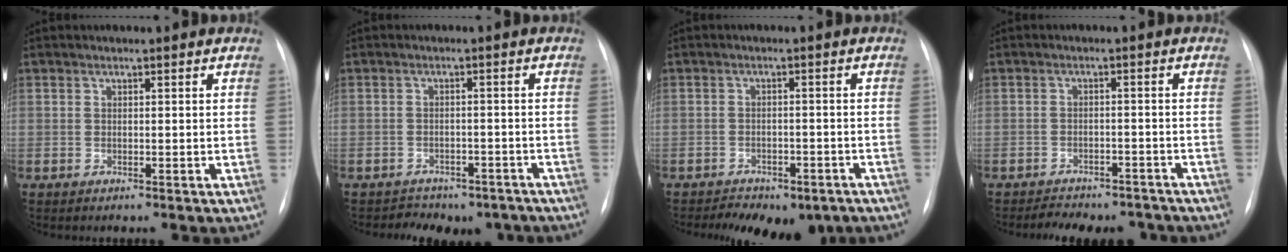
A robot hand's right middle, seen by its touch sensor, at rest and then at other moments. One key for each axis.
{"total": 8.2, "fx": -6.8, "fy": 4.4, "fz": 1.1, "tx": -0.010, "ty": 0.016, "tz": -0.072}
{"total": 11.0, "fx": -8.4, "fy": 5.3, "fz": 4.7, "tx": -0.072, "ty": 0.005, "tz": -0.102}
{"total": 9.7, "fx": -8.7, "fy": 3.6, "fz": 2.5, "tx": -0.042, "ty": 0.006, "tz": -0.103}